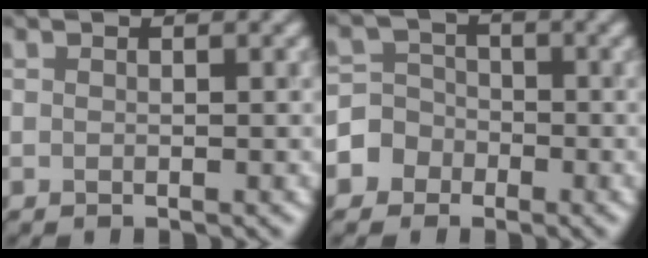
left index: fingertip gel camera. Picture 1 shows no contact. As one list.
[{"total": 3.9, "force": [-1.8, 3.5, 0.2], "torque": [0.025, 0.006, -0.053]}]